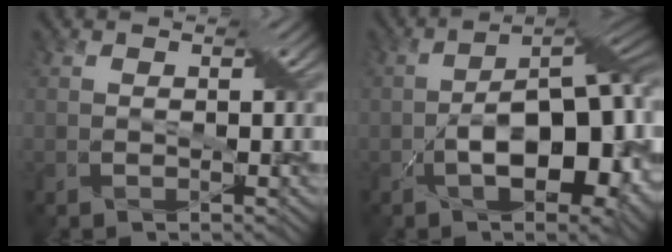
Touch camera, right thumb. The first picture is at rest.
{"total": 17.8, "force": [-4.2, 8.2, 15.2], "torque": [-0.194, -0.014, -0.059]}